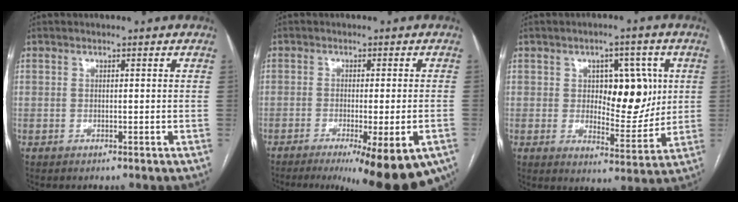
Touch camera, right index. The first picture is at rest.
{"total": 15.8, "force": [-10.7, 2.2, 11.4], "torque": [-0.102, -0.025, -0.141]}
{"total": 10.3, "force": [2.1, 5.0, 8.8], "torque": [-0.111, 0.011, 0.039]}